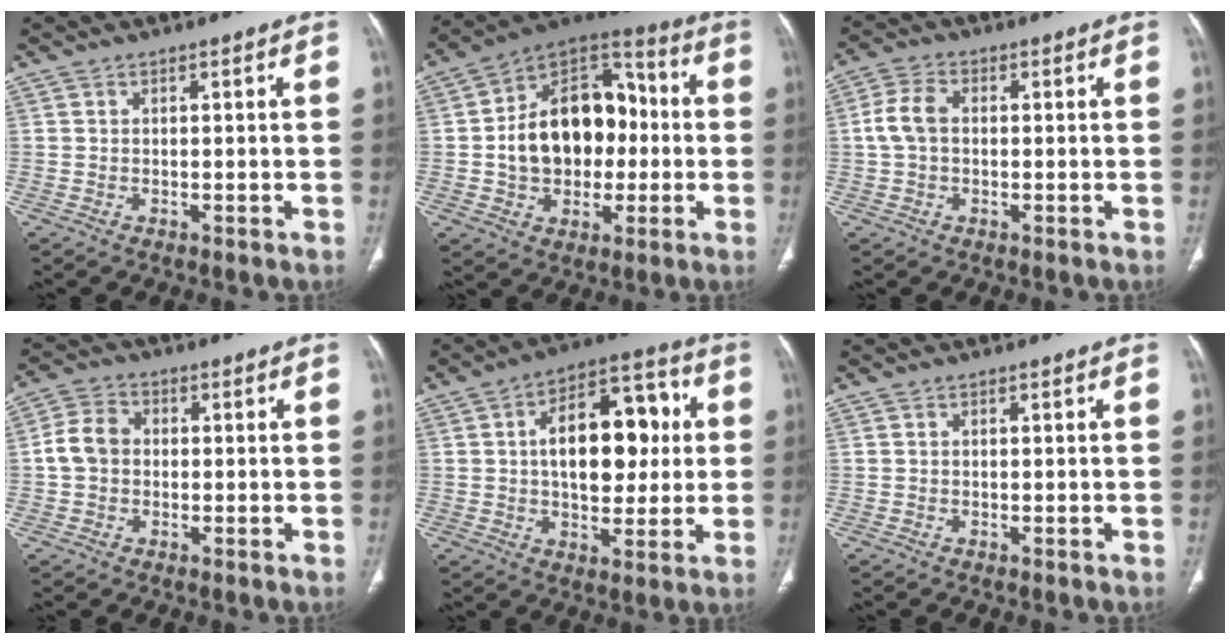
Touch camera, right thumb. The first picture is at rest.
{"total": 20.4, "force": [-0.6, 14.4, 14.5], "torque": [-0.188, 0.040, -0.008]}
{"total": 5.5, "force": [0.1, 3.7, 4.1], "torque": [-0.087, 0.017, -0.002]}
{"total": 6.1, "force": [-0.1, 5.0, 3.6], "torque": [-0.062, 0.018, -0.010]}
{"total": 17.8, "force": [2.3, 10.3, 14.3], "torque": [-0.175, 0.024, 0.033]}
{"total": 0.0}